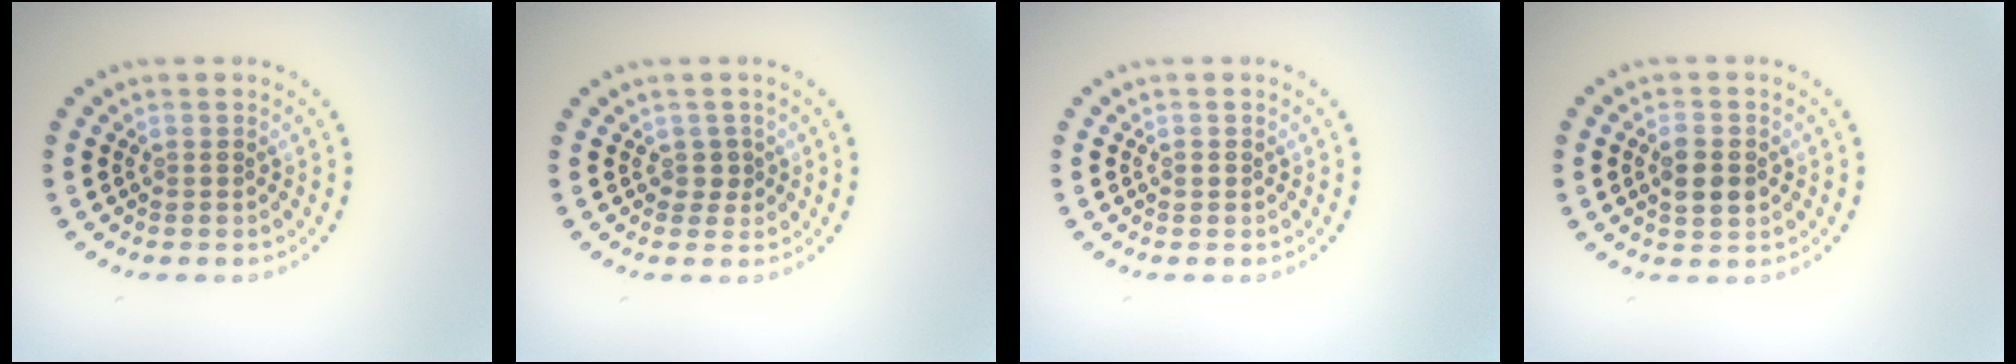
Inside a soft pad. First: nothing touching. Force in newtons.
{"total": 1.0, "press": 0.8, "slide": 0.6}
{"total": 0.6, "press": 0.6, "slide": 0.1}
{"total": 2.5, "press": 2.5, "slide": 0.2}